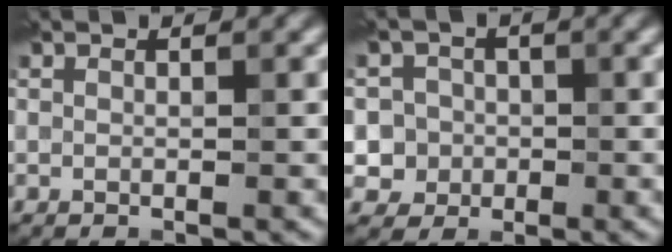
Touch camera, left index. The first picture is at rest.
{"total": 4.4, "force": [-0.7, 4.3, 0.7], "torque": [0.013, 0.016, -0.026]}